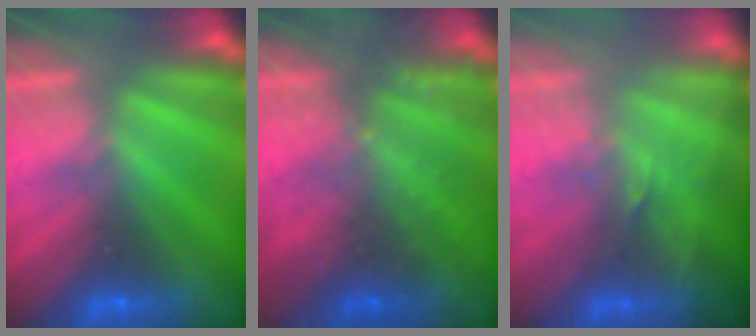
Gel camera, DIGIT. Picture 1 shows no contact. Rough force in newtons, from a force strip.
{"total": 8.8}
{"total": 2.6}